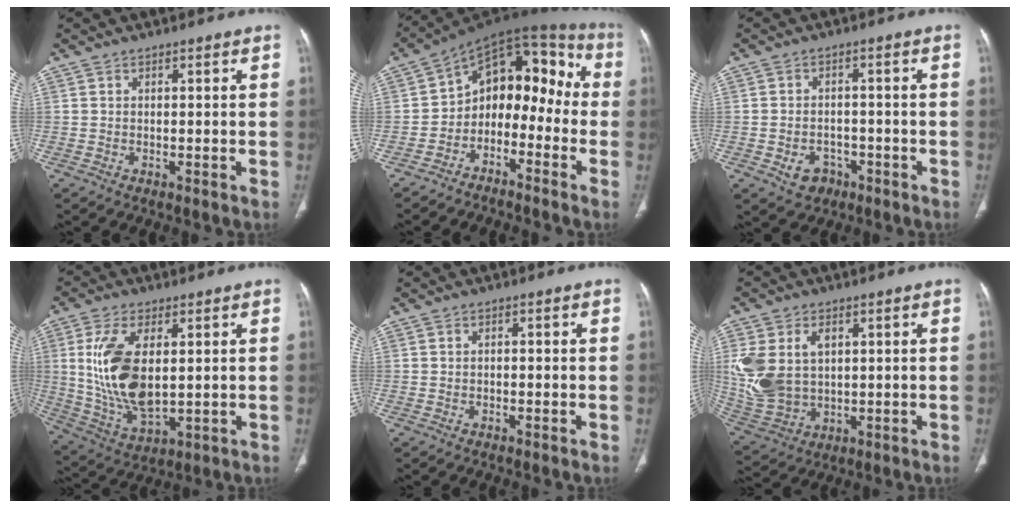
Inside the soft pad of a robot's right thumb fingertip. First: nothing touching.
{"total": 14.5, "force": [-3.9, 10.1, 9.6], "torque": [-0.088, 0.097, -0.075]}
{"total": 4.9, "force": [-2.2, 3.9, 2.0], "torque": [-0.020, 0.019, -0.025]}
{"total": 15.2, "force": [2.2, 7.6, 13.0], "torque": [-0.260, -0.017, 0.056]}
{"total": 0.6, "force": [-0.1, 0.4, 0.4], "torque": [-0.008, 0.002, -0.002]}
{"total": 14.6, "force": [2.8, 10.3, 9.9], "torque": [-0.208, -0.001, 0.073]}